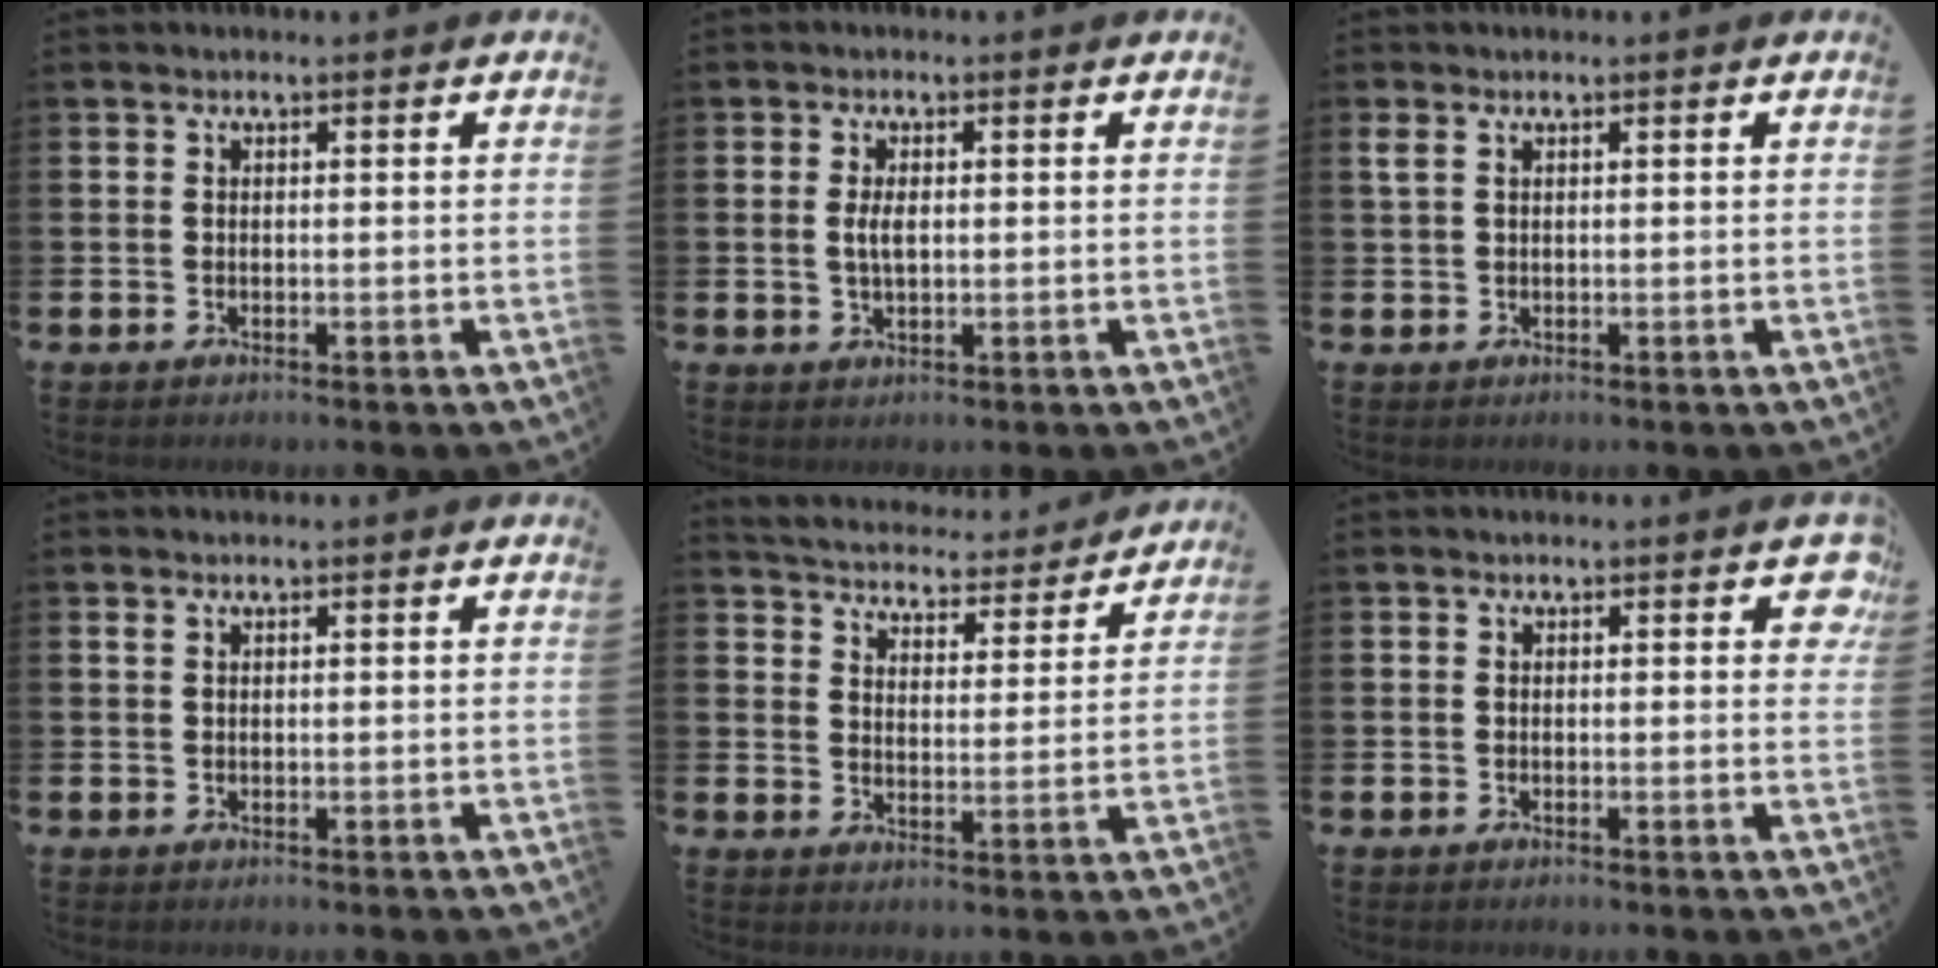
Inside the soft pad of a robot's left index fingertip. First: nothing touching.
{"total": 2.6, "force": [0.2, 1.2, 2.3], "torque": [-0.047, 0.005, 0.001]}
{"total": 1.3, "force": [0.8, 0.5, 0.8], "torque": [-0.017, 0.004, 0.013]}
{"total": 0.5, "force": [0.4, 0.2, 0.3], "torque": [-0.004, 0.003, 0.006]}
{"total": 4.9, "force": [4.8, 0.8, 0.2], "torque": [-0.026, -0.042, 0.079]}
{"total": 1.7, "force": [0.6, 0.8, 1.4], "torque": [-0.011, 0.002, 0.005]}